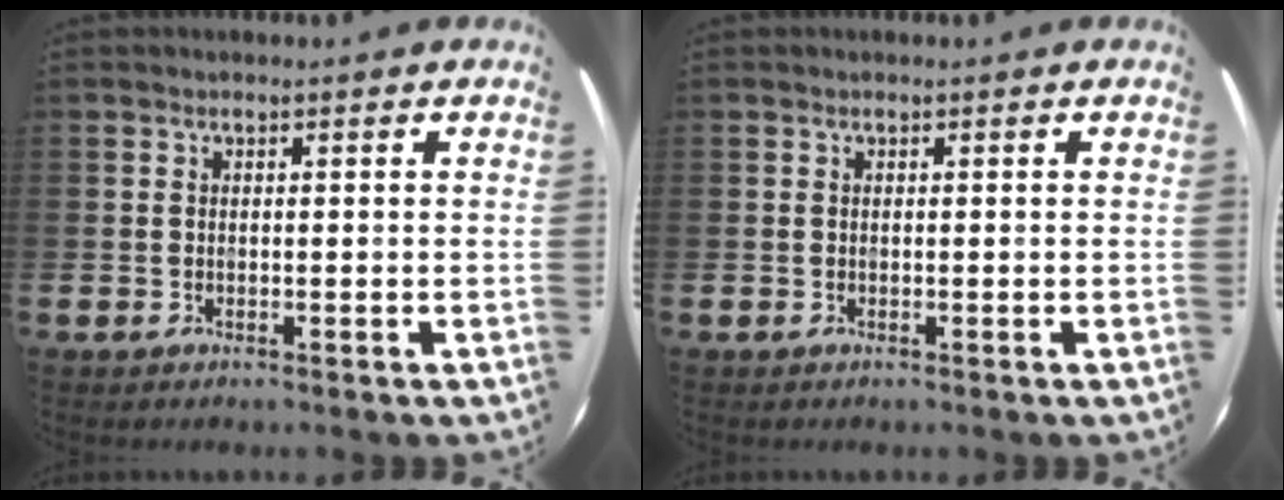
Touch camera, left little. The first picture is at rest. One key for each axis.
{"total": 0.0}